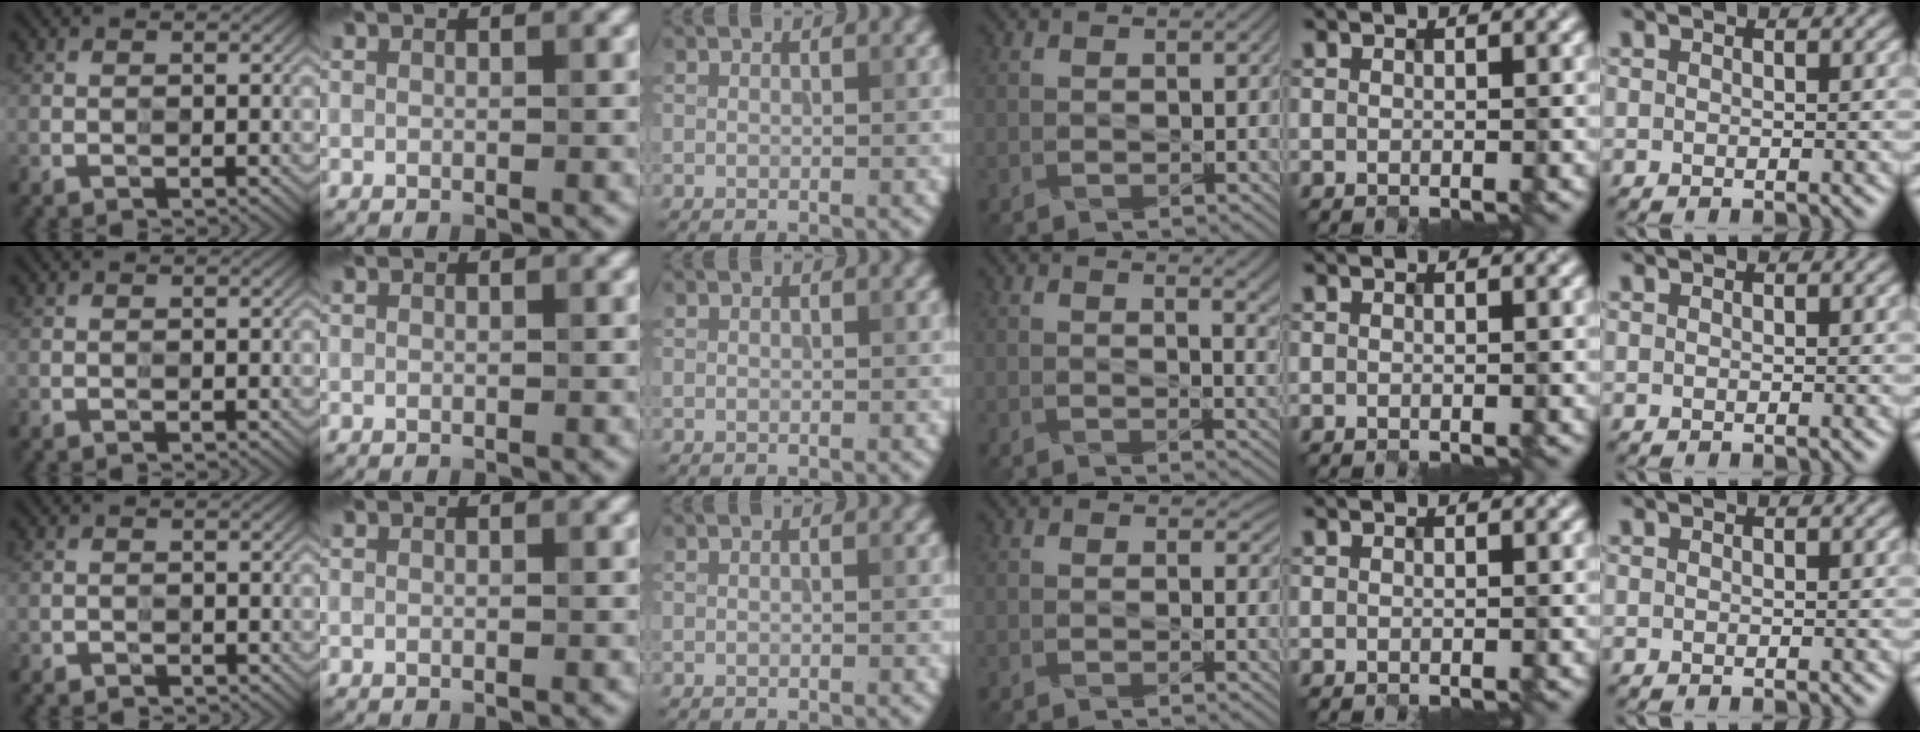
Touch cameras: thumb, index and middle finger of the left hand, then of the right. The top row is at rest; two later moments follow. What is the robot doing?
{"motion": "insert", "object": "connector and pipe"}